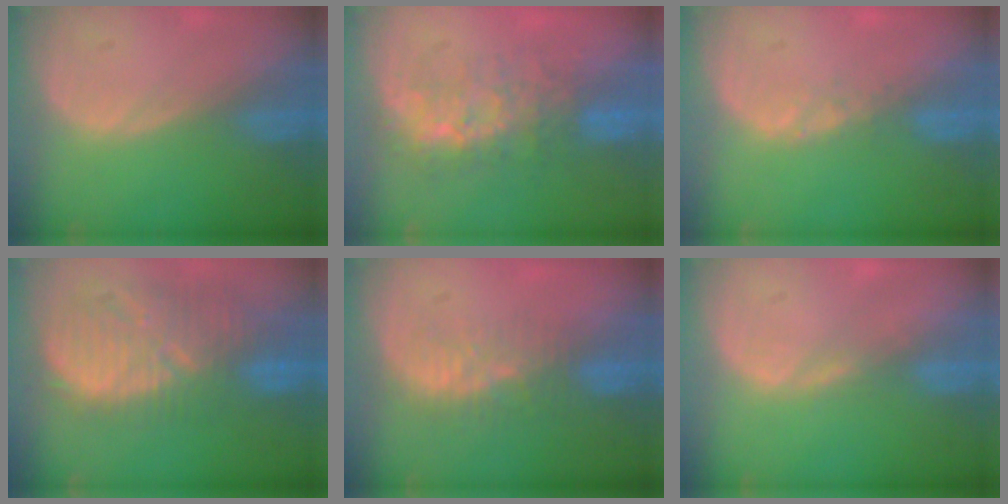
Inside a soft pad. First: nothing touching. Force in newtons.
{"total": 7.7, "press": 7.3, "slide": 2.3}
{"total": 1.0, "press": 1.0, "slide": 0.2}
{"total": 12.2, "press": 11.3, "slide": 4.5}
{"total": 5.7, "press": 5.3, "slide": 2.0}
{"total": 1.1, "press": 1.1, "slide": 0.2}